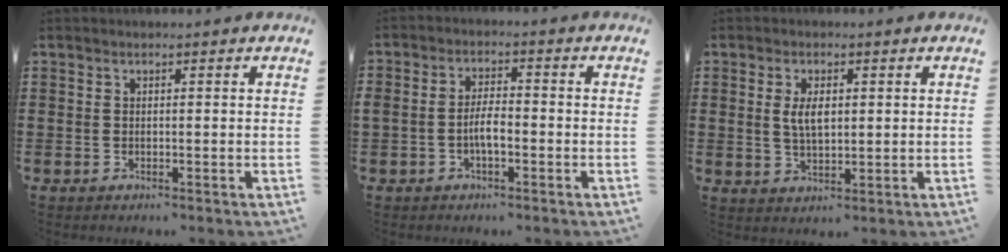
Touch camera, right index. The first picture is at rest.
{"total": 3.8, "force": [-1.3, 1.4, 3.2], "torque": [-0.065, 0.006, -0.028]}
{"total": 3.9, "force": [0.7, 1.8, 3.4], "torque": [-0.063, 0.003, 0.010]}